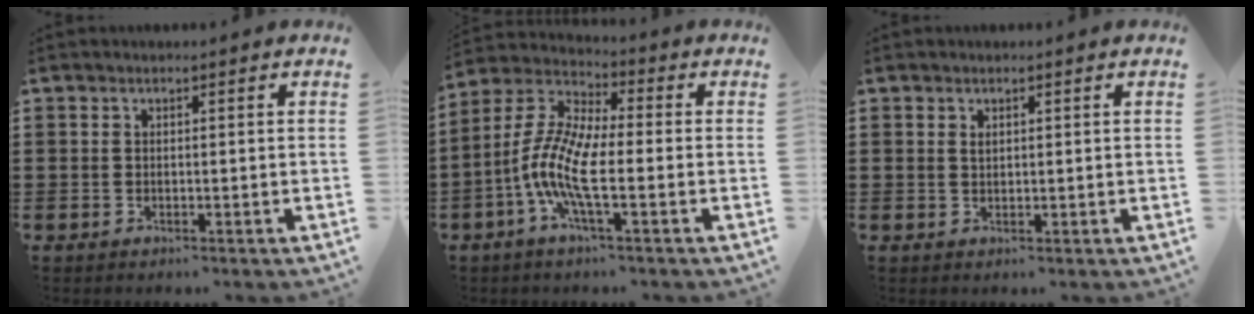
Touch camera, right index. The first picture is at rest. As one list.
[{"total": 10.0, "force": [-2.9, 2.9, 9.1], "torque": [-0.216, -0.015, -0.063]}, {"total": 0.9, "force": [0.5, 0.5, 0.5], "torque": [-0.013, 0.002, 0.009]}]